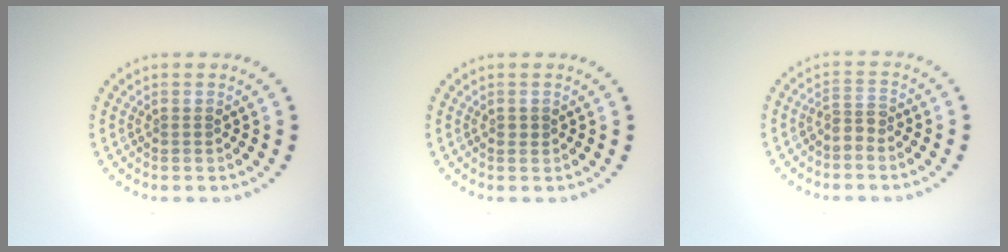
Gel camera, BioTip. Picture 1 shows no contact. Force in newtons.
{"total": 0.9, "press": 0.8, "slide": 0.2}
{"total": 1.9, "press": 1.4, "slide": 1.2}